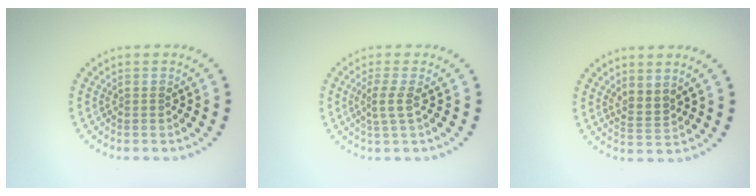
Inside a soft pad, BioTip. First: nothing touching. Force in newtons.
{"total": 1.9, "press": 1.3, "slide": 1.3}
{"total": 1.8, "press": 1.3, "slide": 1.3}